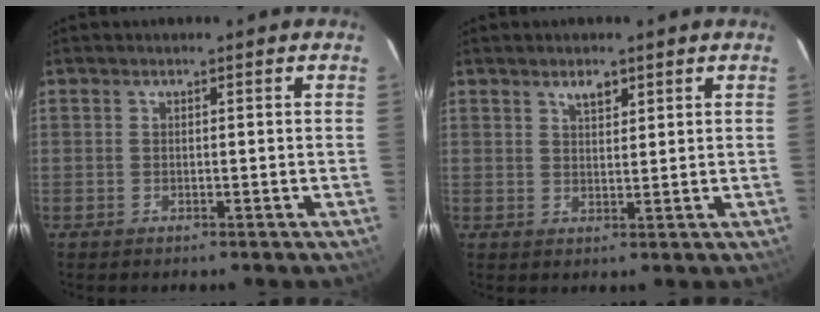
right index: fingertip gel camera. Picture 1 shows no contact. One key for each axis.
{"total": 2.7, "fx": 1.9, "fy": 1.2, "fz": 1.6, "tx": -0.023, "ty": 0.005, "tz": 0.034}